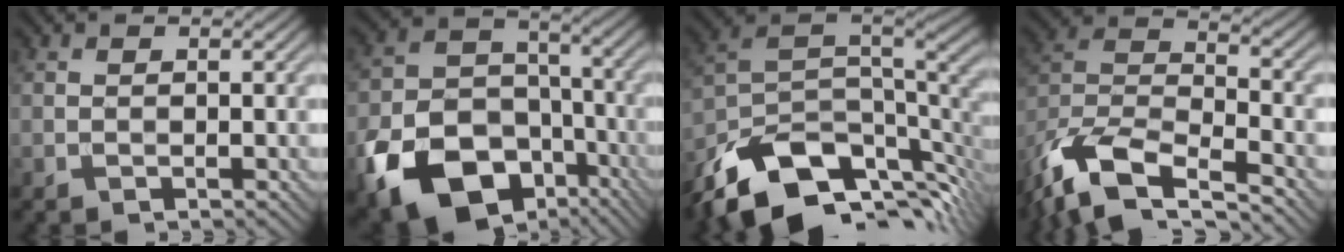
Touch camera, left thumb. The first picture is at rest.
{"total": 16.5, "force": [-8.6, 11.2, 8.6], "torque": [-0.189, -0.048, -0.149]}
{"total": 14.3, "force": [-8.1, 7.0, 9.4], "torque": [-0.211, -0.019, -0.130]}
{"total": 13.6, "force": [-9.6, 5.1, 8.2], "torque": [-0.187, -0.016, -0.183]}